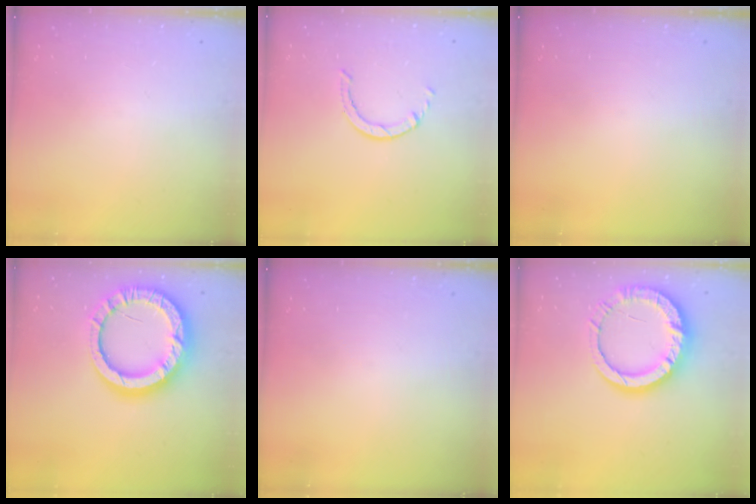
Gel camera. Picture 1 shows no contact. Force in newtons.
{"total": 0.8, "press": 0.7, "slide": 0.2}
{"total": 0.0}
{"total": 20.3, "press": 20.2, "slide": 2.0}
{"total": 0.0}
{"total": 15.6, "press": 15.5, "slide": 1.4}